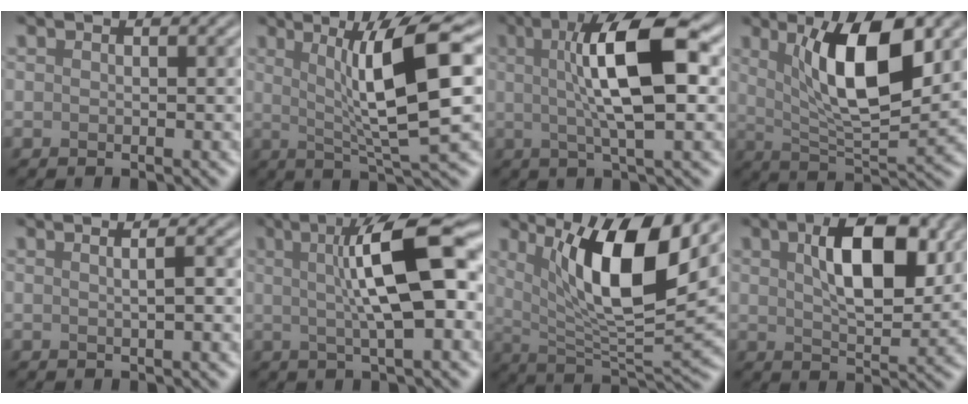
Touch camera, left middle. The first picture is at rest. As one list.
[{"total": 9.3, "force": [1.6, 1.7, 9.0], "torque": [-0.128, 0.002, 0.032]}, {"total": 9.0, "force": [1.5, 2.3, 8.6], "torque": [-0.133, 0.010, 0.022]}, {"total": 8.9, "force": [3.0, 2.8, 7.9], "torque": [-0.131, -0.009, 0.055]}, {"total": 2.0, "force": [0.3, 0.7, 1.9], "torque": [-0.018, 0.001, -0.008]}, {"total": 9.0, "force": [1.4, 2.0, 8.7], "torque": [-0.122, 0.009, 0.018]}, {"total": 10.4, "force": [4.1, 2.9, 9.1], "torque": [-0.144, -0.017, 0.078]}, {"total": 7.6, "force": [2.4, 3.2, 6.5], "torque": [-0.107, 0.007, 0.040]}]